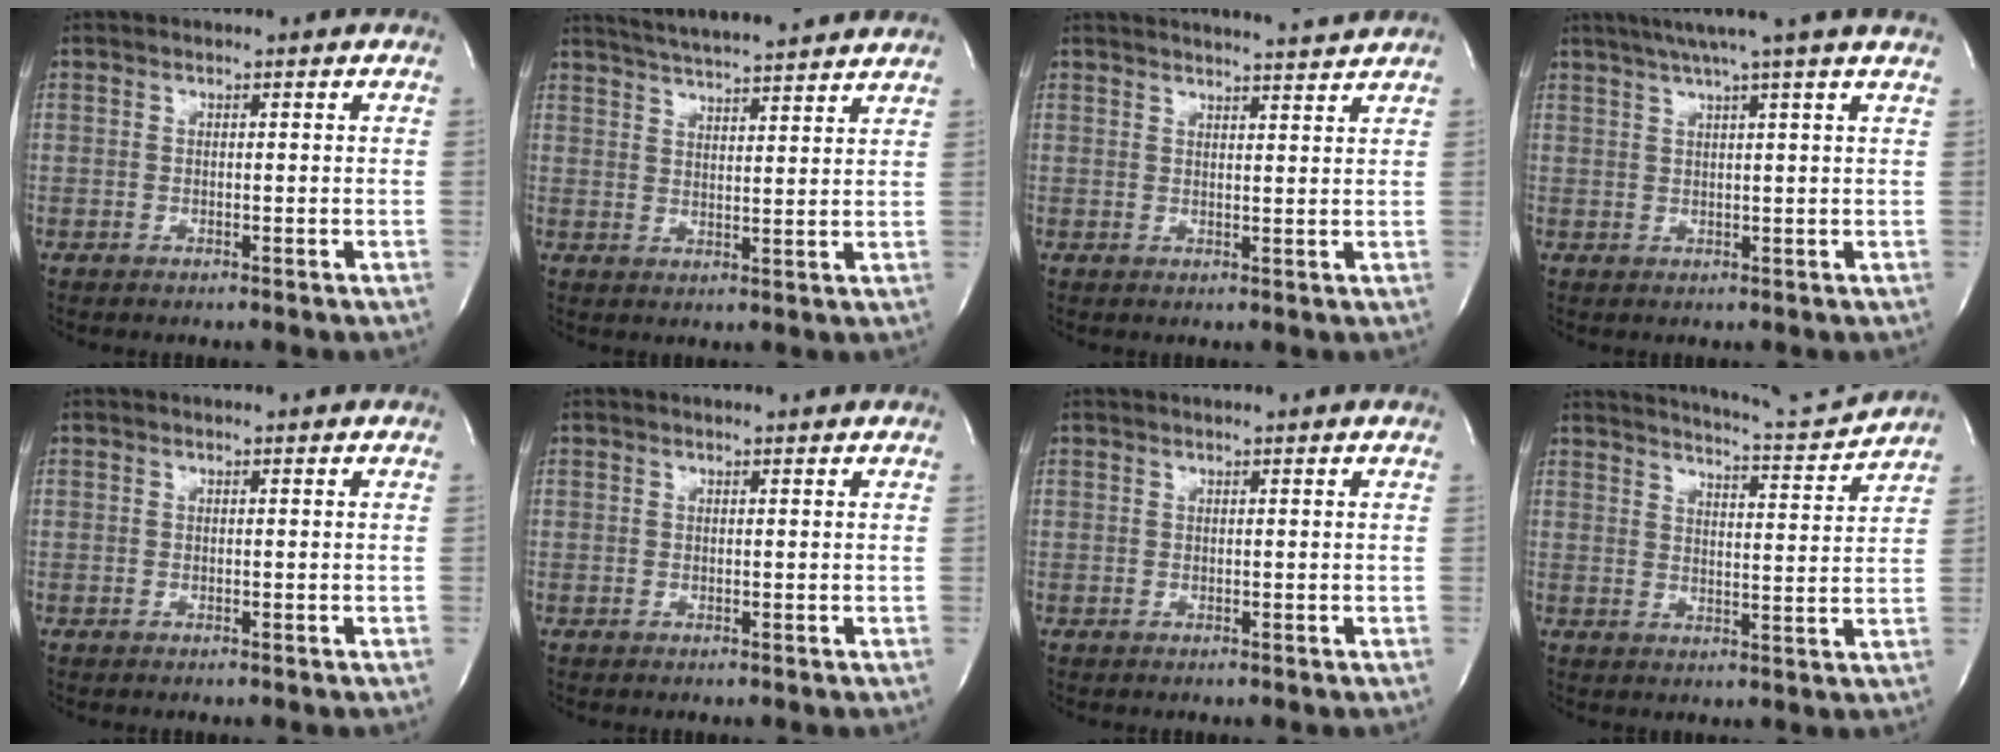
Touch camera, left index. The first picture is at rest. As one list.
[{"total": 14.4, "force": [13.2, 0.6, 5.7], "torque": [-0.104, 0.019, 0.186]}, {"total": 7.1, "force": [6.8, -1.1, 1.5], "torque": [-0.027, -0.004, 0.085]}, {"total": 9.1, "force": [7.3, -1.9, 5.1], "torque": [-0.077, 0.017, 0.087]}, {"total": 0.6, "force": [0.6, -0.1, 0.1], "torque": [-0.005, 0.000, 0.010]}, {"total": 1.5, "force": [1.5, -0.3, 0.2], "torque": [-0.009, 0.000, 0.020]}, {"total": 1.9, "force": [1.7, -0.5, 0.6], "torque": [-0.015, 0.008, 0.028]}, {"total": 10.6, "force": [10.3, -1.7, 1.8], "torque": [-0.038, -0.038, 0.145]}]